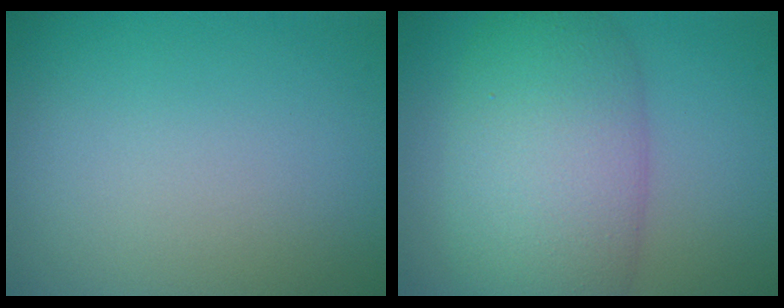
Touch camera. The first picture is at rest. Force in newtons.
{"total": 9.0, "press": 8.9, "slide": 0.3}